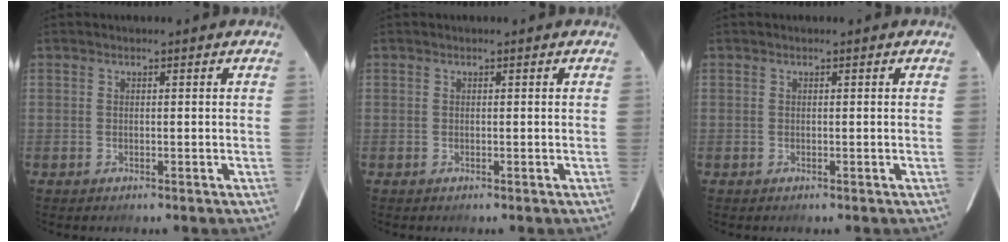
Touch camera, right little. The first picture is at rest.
{"total": 0.0}
{"total": 0.0}